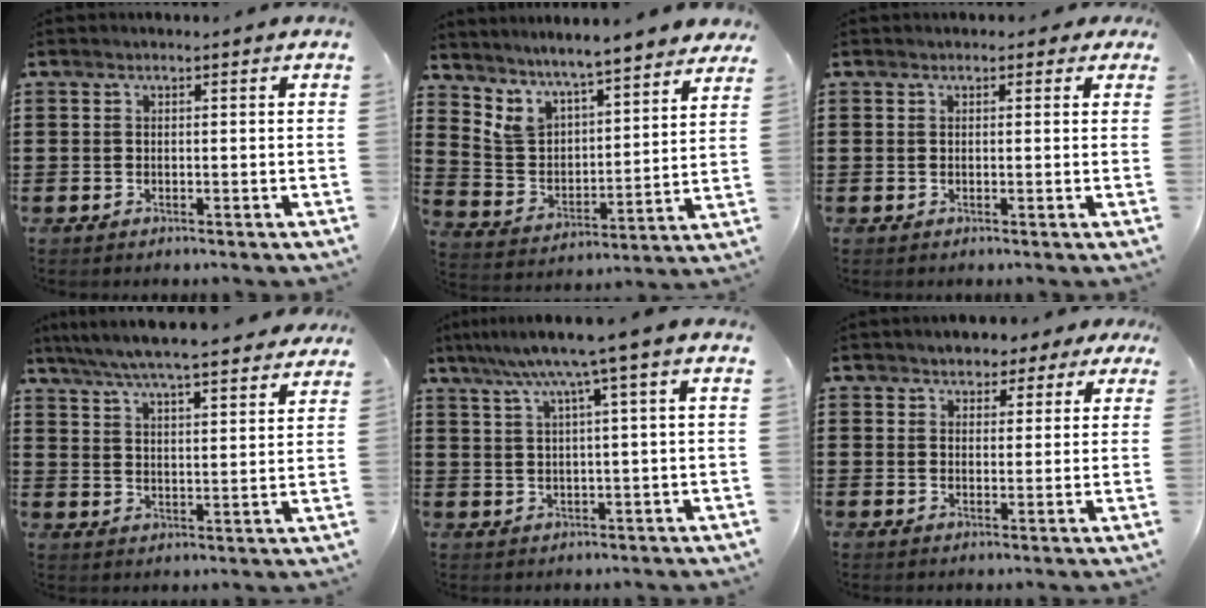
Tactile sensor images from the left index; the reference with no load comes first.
{"total": 6.3, "force": [6.0, 1.1, 1.4], "torque": [-0.064, -0.046, 0.102]}
{"total": 1.0, "force": [0.4, 0.7, 0.5], "torque": [-0.005, 0.004, 0.004]}
{"total": 6.2, "force": [5.8, 0.0, 2.1], "torque": [-0.065, -0.029, 0.100]}
{"total": 6.1, "force": [3.0, -0.4, 5.2], "torque": [-0.112, -0.007, 0.045]}
{"total": 3.1, "force": [2.4, 1.9, 0.5], "torque": [-0.017, -0.001, 0.041]}